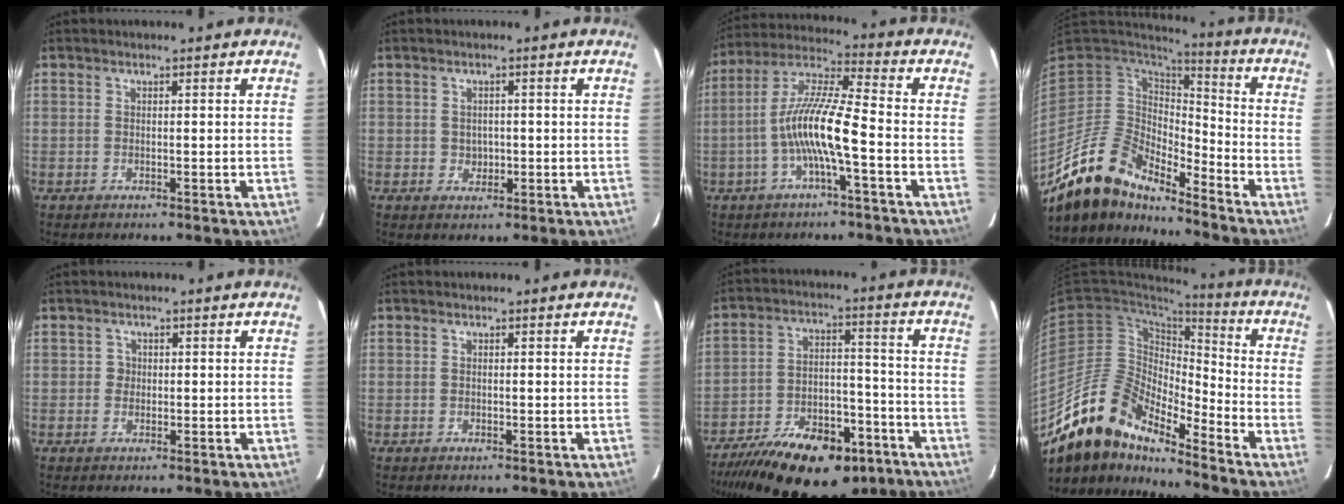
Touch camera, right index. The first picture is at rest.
{"total": 2.1, "force": [-0.1, 2.0, 0.6], "torque": [-0.007, 0.002, 0.003]}
{"total": 11.0, "force": [-3.4, 0.8, 10.4], "torque": [-0.213, 0.012, -0.068]}
{"total": 15.7, "force": [-13.7, 4.5, 6.4], "torque": [-0.125, -0.013, -0.261]}
{"total": 1.2, "force": [-0.2, 1.2, -0.1], "torque": [0.004, 0.004, -0.003]}
{"total": 0.0}
{"total": 22.9, "force": [-15.8, 10.5, 12.8], "torque": [-0.244, -0.005, -0.226]}
{"total": 17.4, "force": [-14.9, 5.1, 7.2], "torque": [-0.125, 0.002, -0.285]}